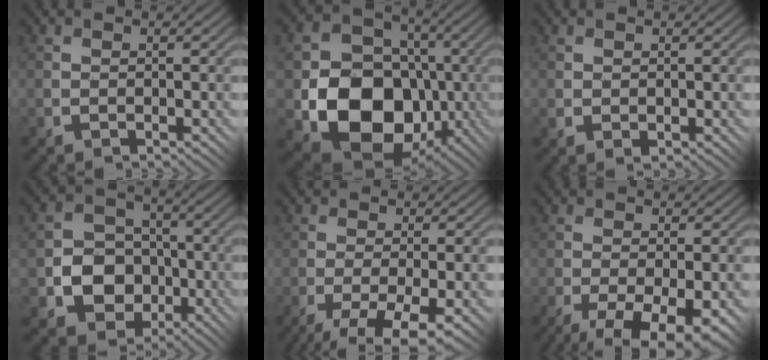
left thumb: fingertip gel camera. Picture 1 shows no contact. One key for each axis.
{"total": 14.2, "fx": -3.5, "fy": 11.2, "fz": 8.1, "tx": -0.143, "ty": -0.029, "tz": -0.065}
{"total": 0.8, "fx": 0.2, "fy": 0.5, "fz": 0.6, "tx": -0.014, "ty": -0.003, "tz": 0.008}
{"total": 9.1, "fx": -2.7, "fy": 7.6, "fz": 4.3, "tx": -0.082, "ty": -0.021, "tz": -0.076}
{"total": 7.9, "fx": -5.0, "fy": 1.7, "fz": 5.9, "tx": -0.115, "ty": -0.025, "tz": -0.072}
{"total": 9.7, "fx": -5.7, "fy": 3.6, "fz": 7.0, "tx": -0.098, "ty": -0.026, "tz": -0.073}